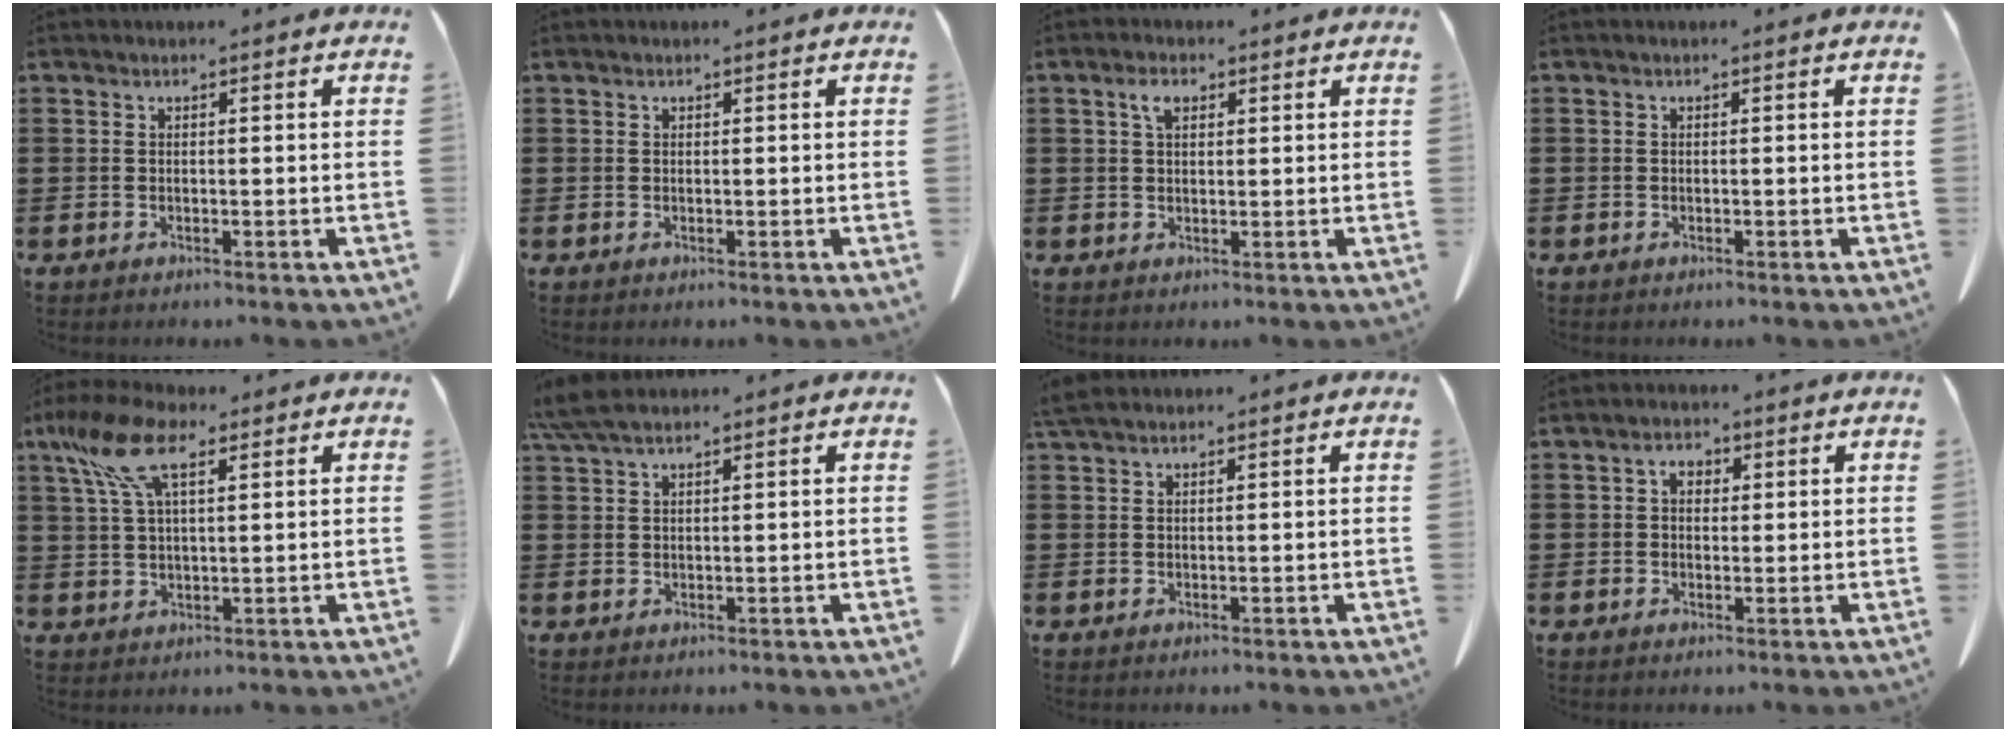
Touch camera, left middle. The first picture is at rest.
{"total": 0.0}
{"total": 2.9, "force": [1.4, 1.5, 2.1], "torque": [-0.039, 0.002, 0.024]}
{"total": 0.0}
{"total": 9.8, "force": [5.3, 3.6, 7.4], "torque": [-0.177, -0.004, 0.092]}
{"total": 4.1, "force": [3.2, 0.8, 2.4], "torque": [-0.056, -0.001, 0.062]}
{"total": 1.9, "force": [1.5, 0.3, 1.0], "torque": [-0.024, -0.001, 0.030]}
{"total": 2.8, "force": [0.9, 1.9, 1.9], "torque": [-0.037, 0.005, 0.013]}